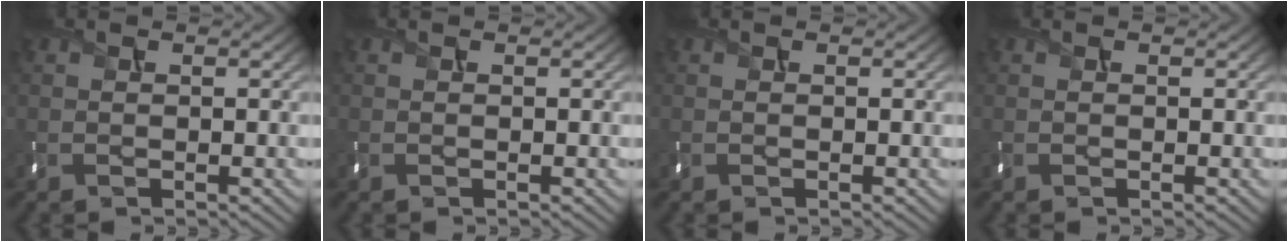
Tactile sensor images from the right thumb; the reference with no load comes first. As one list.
[{"total": 0.0}, {"total": 0.0}, {"total": 0.0}]